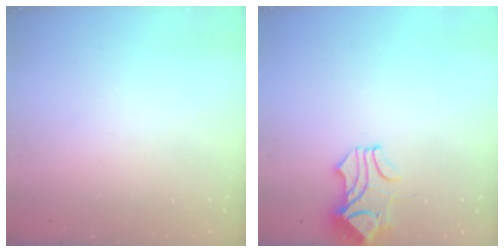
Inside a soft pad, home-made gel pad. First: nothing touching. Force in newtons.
{"total": 2.1, "press": 1.8, "slide": 0.9}